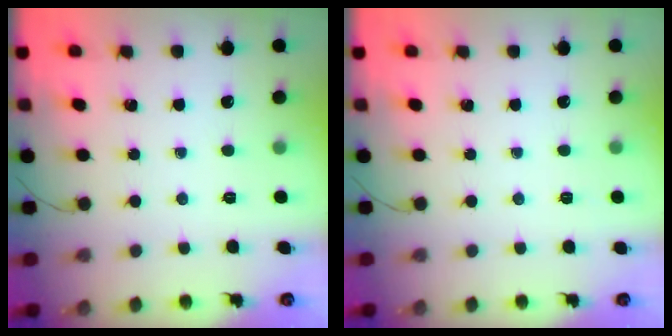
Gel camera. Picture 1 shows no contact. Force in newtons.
{"total": 2.6, "press": 2.3, "slide": 1.2}